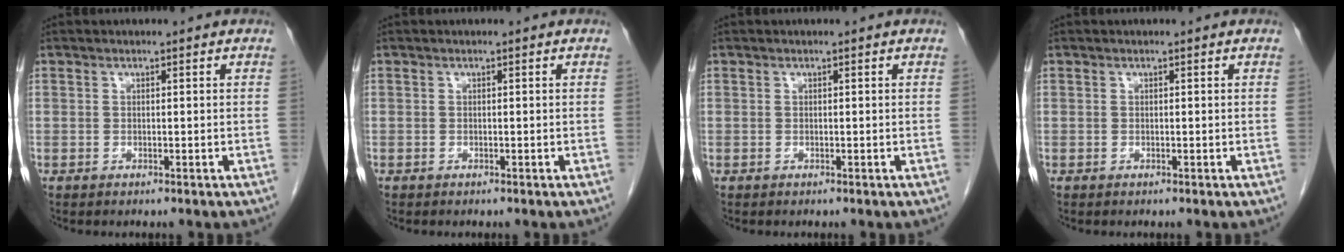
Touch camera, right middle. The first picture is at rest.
{"total": 0.0}
{"total": 0.0}
{"total": 0.0}